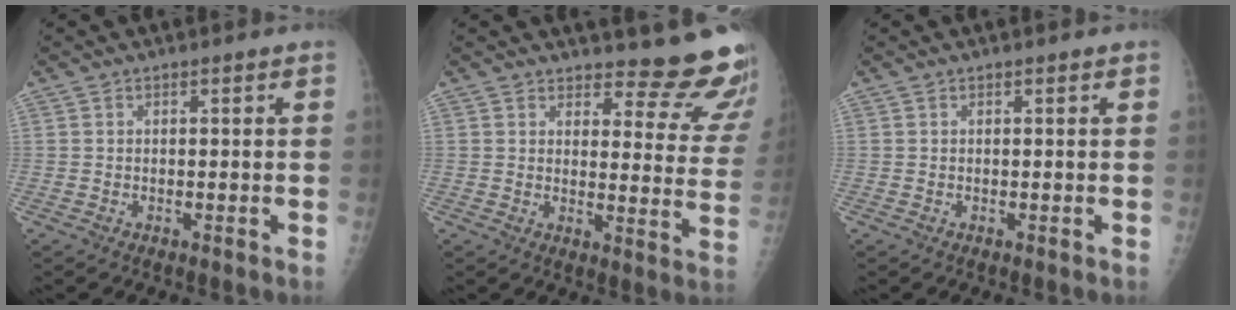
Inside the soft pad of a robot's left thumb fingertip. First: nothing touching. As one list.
[{"total": 14.1, "force": [13.5, 2.9, 2.6], "torque": [0.015, -0.144, 0.140]}, {"total": 0.0}]